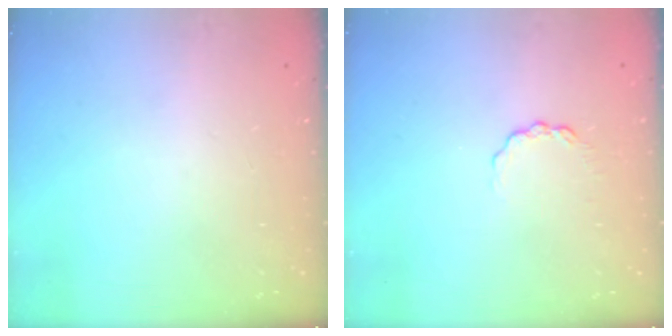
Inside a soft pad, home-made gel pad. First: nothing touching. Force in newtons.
{"total": 3.2, "press": 3.2, "slide": 0.4}